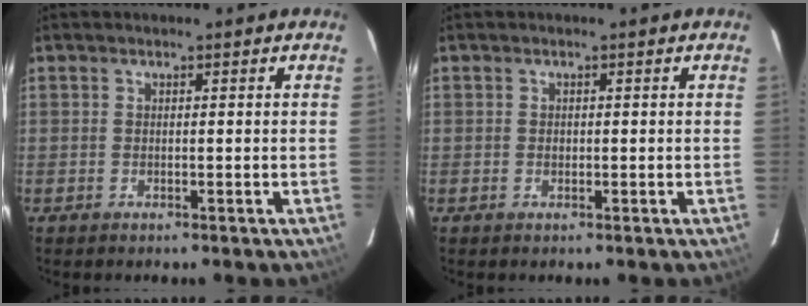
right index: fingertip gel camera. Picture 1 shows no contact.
{"total": 0.8, "force": [-0.1, 0.6, 0.4], "torque": [-0.005, 0.002, -0.002]}